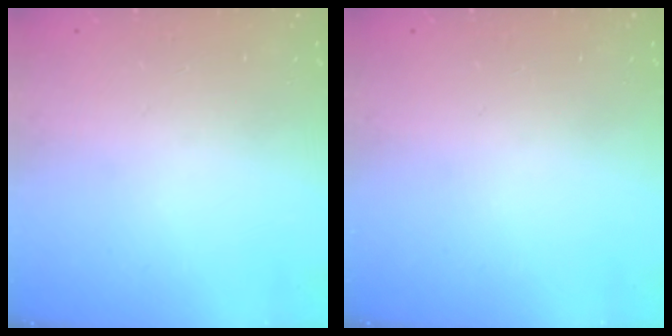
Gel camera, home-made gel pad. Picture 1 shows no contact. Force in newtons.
{"total": 0.0}